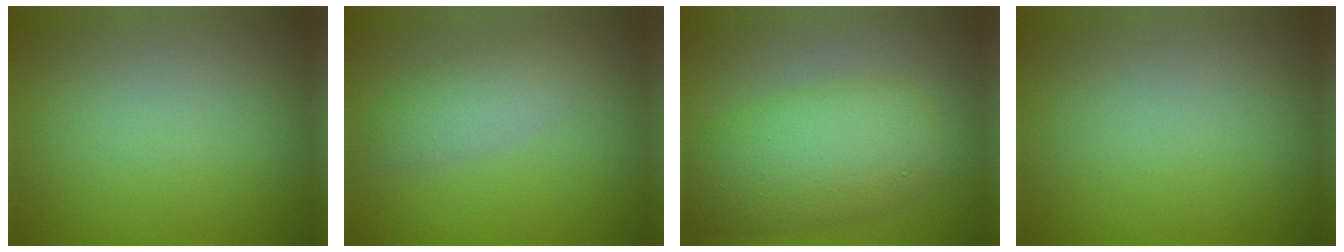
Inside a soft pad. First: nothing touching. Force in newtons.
{"total": 2.6, "press": 2.6, "slide": 0.1}
{"total": 7.0, "press": 7.0, "slide": 0.2}
{"total": 0.0}